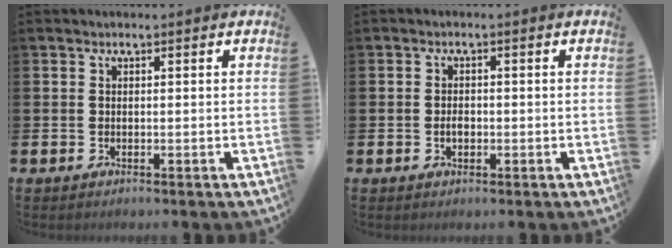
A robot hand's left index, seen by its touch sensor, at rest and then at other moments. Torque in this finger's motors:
{"motor_torque": [0.38, -0.03, 0.01, 0.05]}